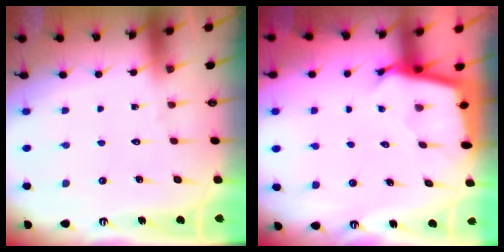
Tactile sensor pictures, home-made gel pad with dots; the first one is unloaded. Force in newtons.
{"total": 2.7, "press": 2.7, "slide": 0.1}